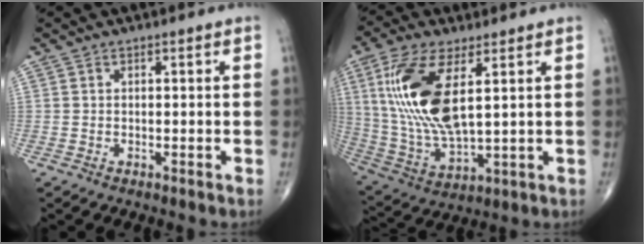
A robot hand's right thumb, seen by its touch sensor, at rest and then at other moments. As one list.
[{"total": 17.7, "force": [4.7, 7.1, 15.5], "torque": [-0.334, -0.021, 0.098]}]